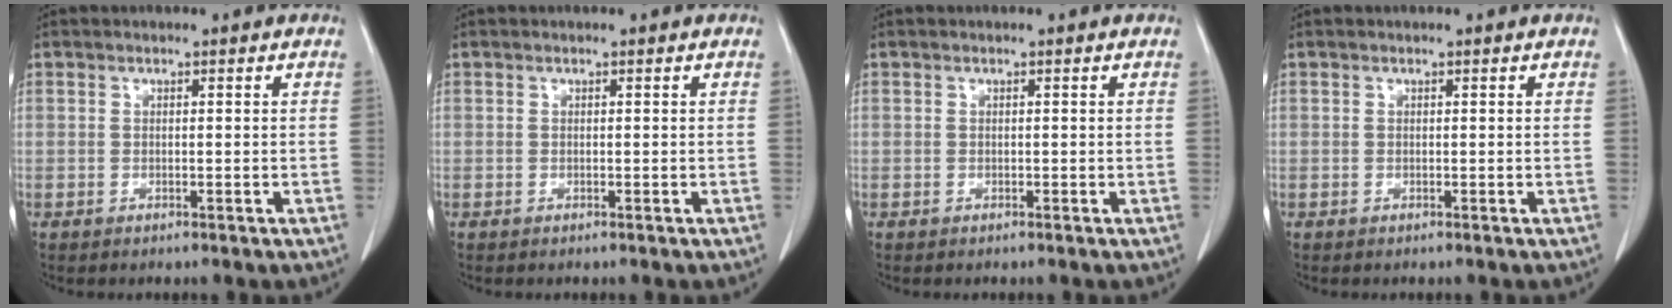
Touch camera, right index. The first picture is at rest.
{"total": 0.0}
{"total": 0.0}
{"total": 0.0}